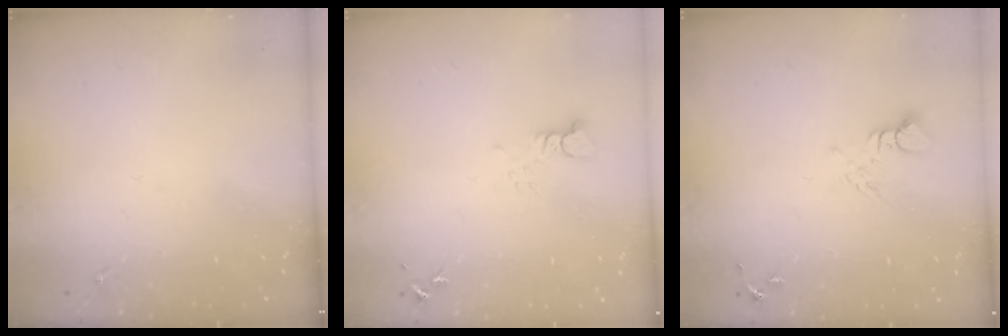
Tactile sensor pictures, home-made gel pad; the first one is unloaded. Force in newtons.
{"total": 3.4, "press": 3.4, "slide": 0.3}
{"total": 5.0, "press": 4.9, "slide": 0.5}